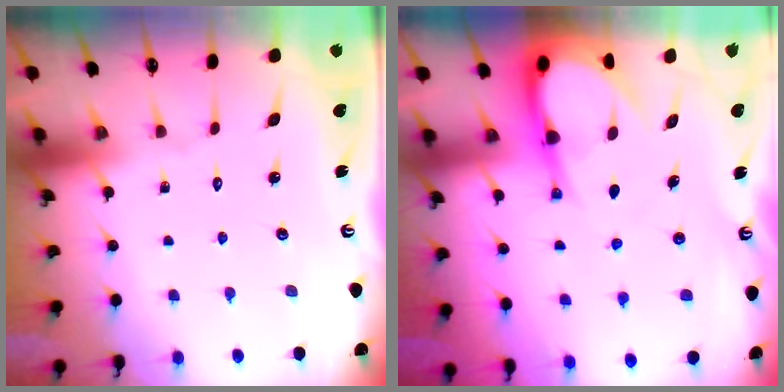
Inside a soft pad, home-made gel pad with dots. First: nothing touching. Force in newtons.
{"total": 8.8, "press": 8.8, "slide": 0.9}